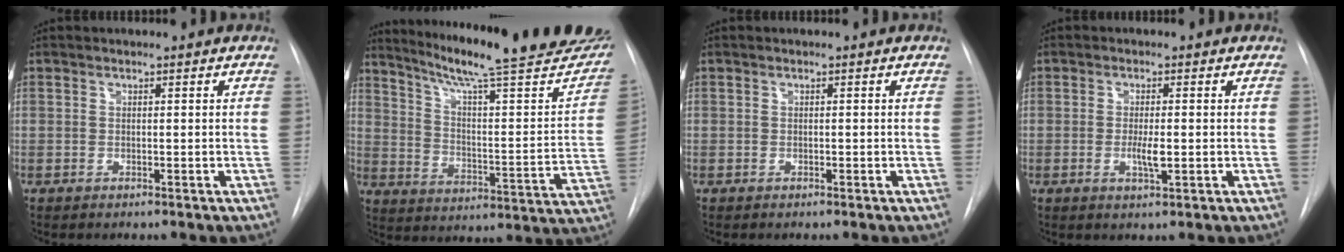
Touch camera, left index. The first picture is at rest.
{"total": 28.7, "force": [24.8, 2.3, 14.1], "torque": [-0.215, -0.078, 0.324]}
{"total": 0.0}
{"total": 3.0, "force": [-0.7, 0.6, 2.8], "torque": [-0.053, -0.006, -0.011]}